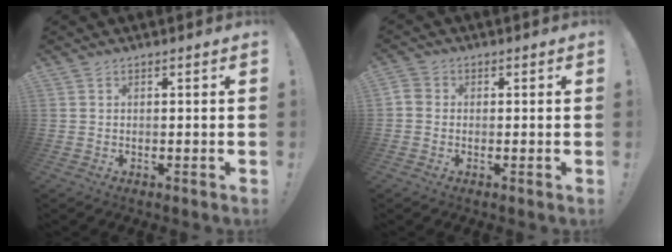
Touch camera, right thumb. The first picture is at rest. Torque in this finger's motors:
{"motor_torque": [0.20, -0.24, -0.02, -0.04, 0.00]}